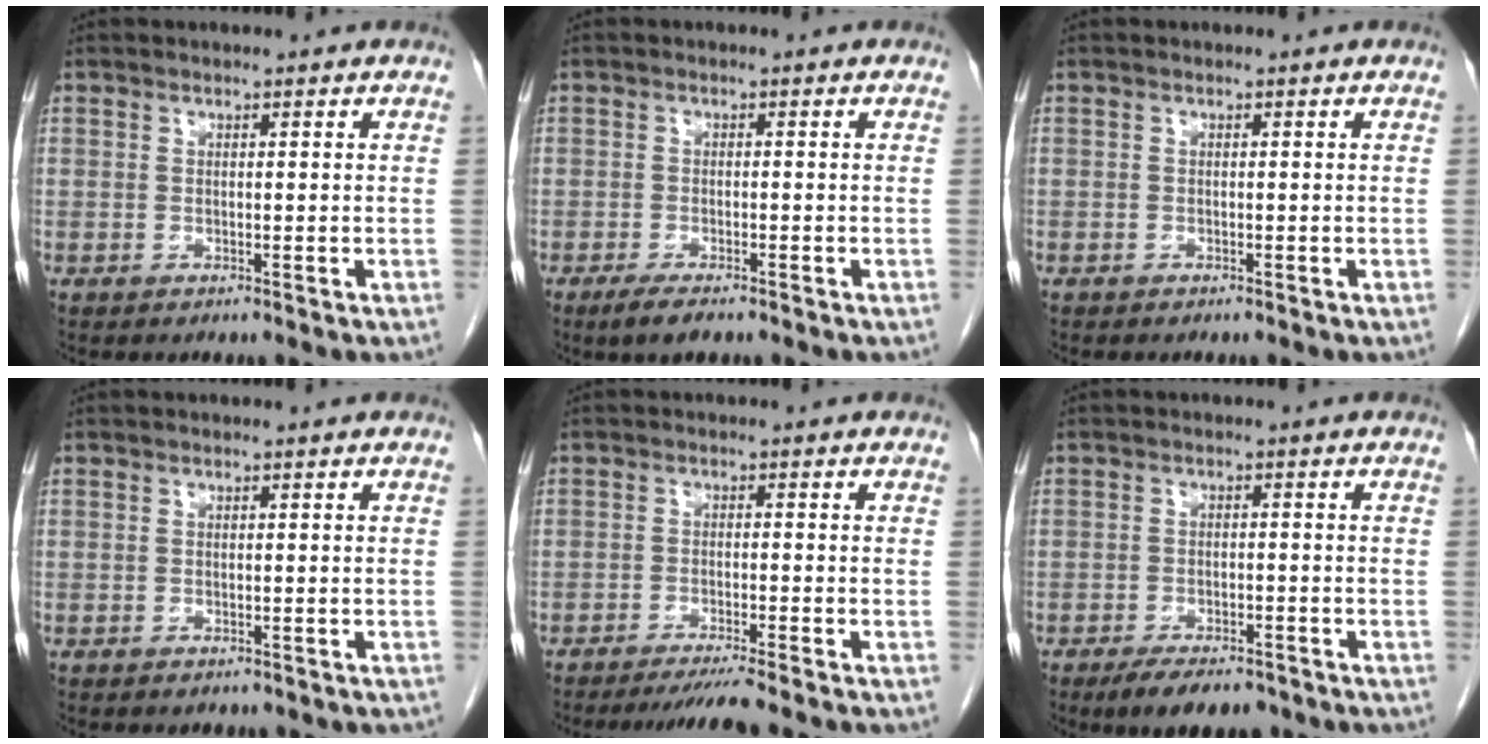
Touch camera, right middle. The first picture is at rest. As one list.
[{"total": 3.4, "force": [-2.4, 0.8, 2.3], "torque": [-0.043, -0.006, -0.039]}, {"total": 0.0}, {"total": 2.5, "force": [-2.1, 1.2, 0.9], "torque": [-0.013, -0.003, -0.019]}, {"total": 6.0, "force": [-5.2, -1.0, 2.8], "torque": [-0.032, -0.018, -0.081]}, {"total": 7.2, "force": [-5.4, 2.7, 3.8], "torque": [-0.055, -0.004, -0.081]}]